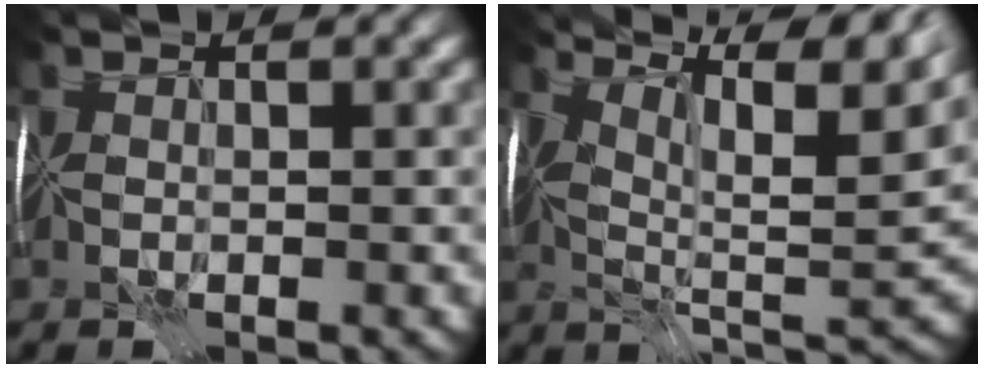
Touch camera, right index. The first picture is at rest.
{"total": 10.9, "force": [6.8, 2.1, 8.3], "torque": [-0.148, 0.004, 0.112]}